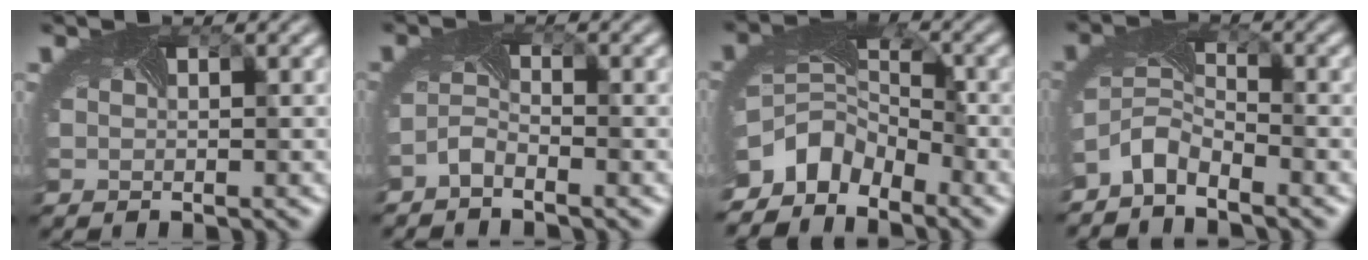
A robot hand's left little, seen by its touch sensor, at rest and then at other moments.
{"total": 1.7, "force": [-1.7, 0.2, 0.4], "torque": [-0.020, 0.000, -0.038]}
{"total": 5.9, "force": [-4.4, 3.4, 1.9], "torque": [-0.035, -0.013, -0.085]}
{"total": 3.5, "force": [-3.1, 1.2, 1.1], "torque": [-0.036, -0.007, -0.072]}